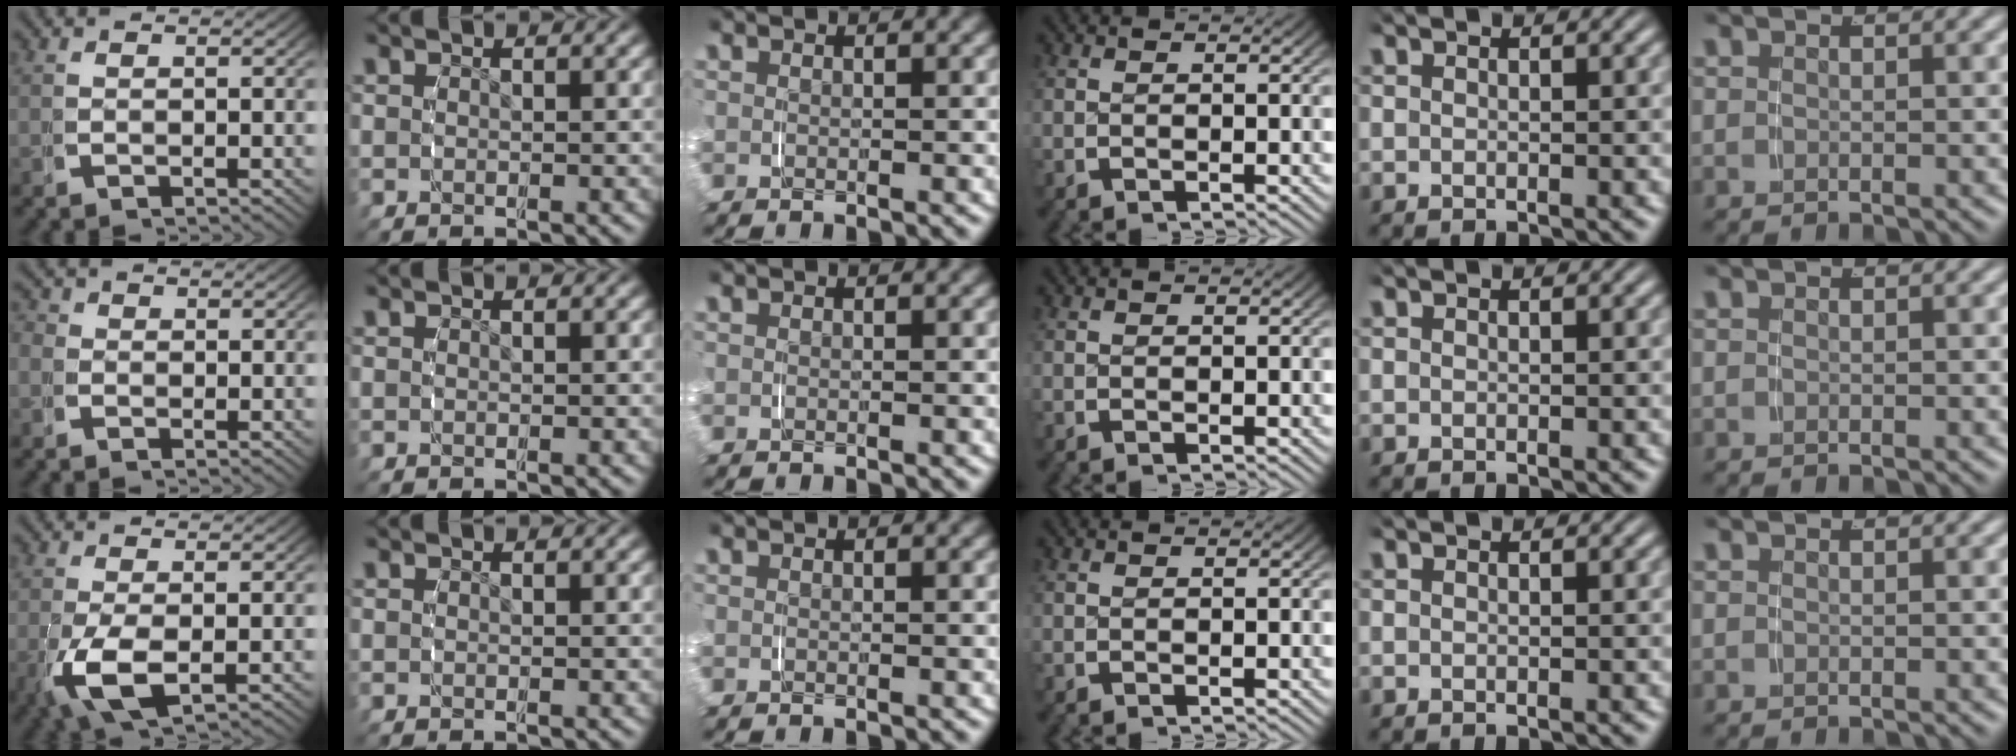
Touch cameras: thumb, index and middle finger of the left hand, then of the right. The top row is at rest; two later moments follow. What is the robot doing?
{"motion": "grasp_and_lifting", "object": "phone"}